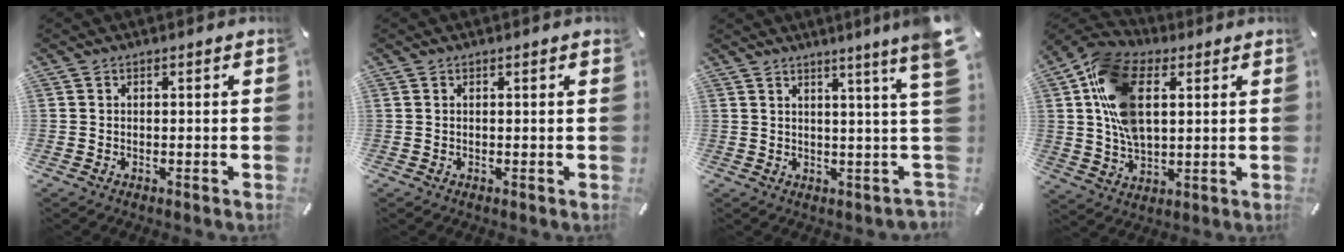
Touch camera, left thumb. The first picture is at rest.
{"total": 0.6, "force": [0.3, -0.1, 0.5], "torque": [-0.009, -0.001, 0.005]}
{"total": 10.0, "force": [4.4, -1.1, 8.9], "torque": [-0.139, -0.045, 0.064]}
{"total": 16.6, "force": [4.2, 10.4, 12.2], "torque": [-0.272, 0.004, 0.075]}